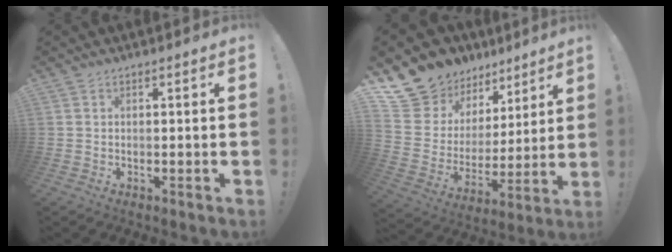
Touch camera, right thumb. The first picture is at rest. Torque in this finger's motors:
{"motor_torque": [-0.61, 1.86, 0.46, 0.43, 0.03]}